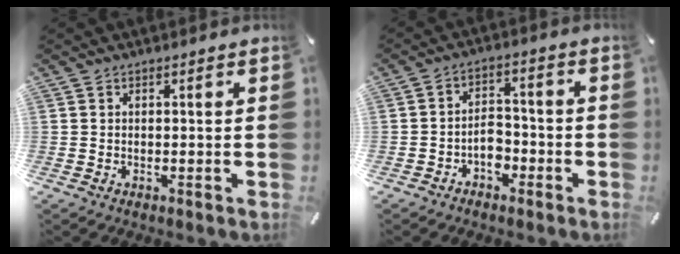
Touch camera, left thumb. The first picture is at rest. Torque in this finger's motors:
{"motor_torque": [-0.32, 1.36, 0.29, 0.73, 0.11]}